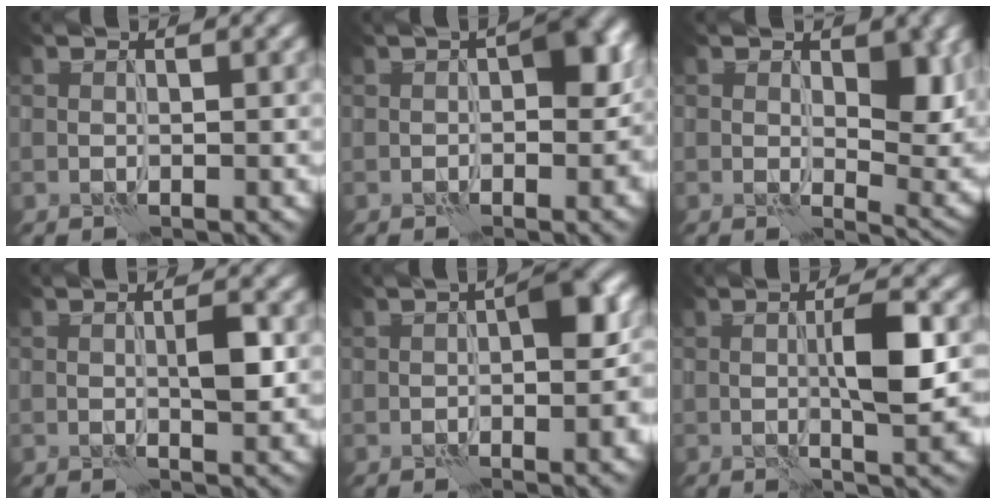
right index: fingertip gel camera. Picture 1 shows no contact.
{"total": 4.8, "force": [-0.3, 2.1, 4.3], "torque": [-0.037, 0.015, -0.011]}
{"total": 5.4, "force": [1.5, 3.0, 4.3], "torque": [-0.048, -0.012, 0.026]}
{"total": 2.7, "force": [0.0, 0.6, 2.6], "torque": [-0.048, 0.002, 0.000]}
{"total": 5.8, "force": [-0.6, 1.7, 5.5], "torque": [-0.070, 0.016, -0.015]}
{"total": 5.4, "force": [0.1, 0.9, 5.3], "torque": [-0.092, 0.006, 0.001]}